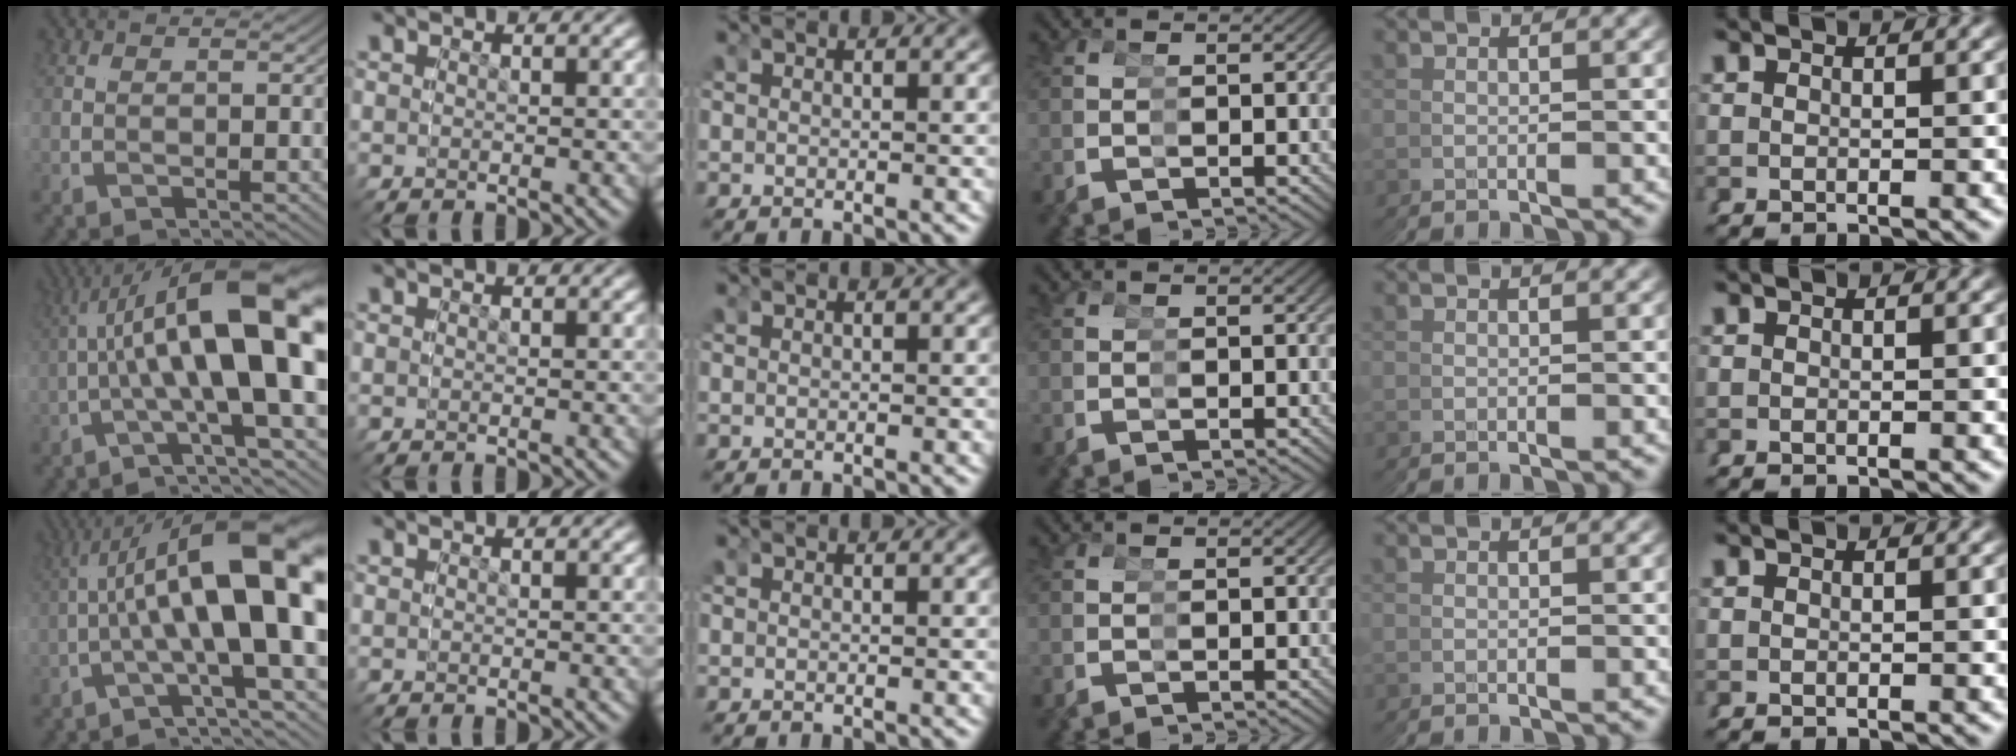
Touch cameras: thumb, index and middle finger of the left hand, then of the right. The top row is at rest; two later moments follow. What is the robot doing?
{"motion": "grasp_and_lifting", "object": "cubes"}